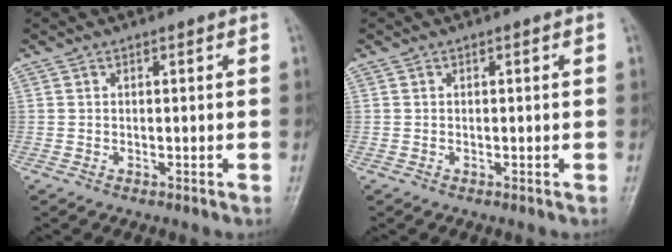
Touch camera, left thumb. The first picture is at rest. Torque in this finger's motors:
{"motor_torque": [0.00, 0.00, 0.00, 0.00, 0.00]}